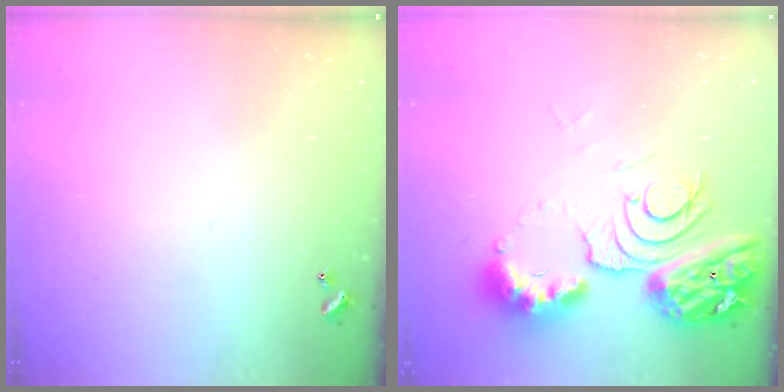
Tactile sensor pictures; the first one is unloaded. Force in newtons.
{"total": 14.1, "press": 14.1, "slide": 1.5}